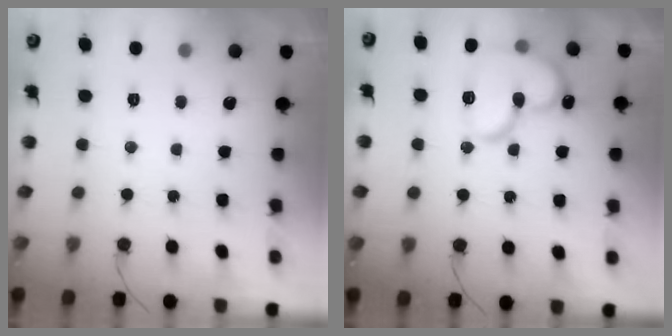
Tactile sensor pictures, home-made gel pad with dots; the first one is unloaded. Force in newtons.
{"total": 16.4, "press": 16.3, "slide": 2.0}